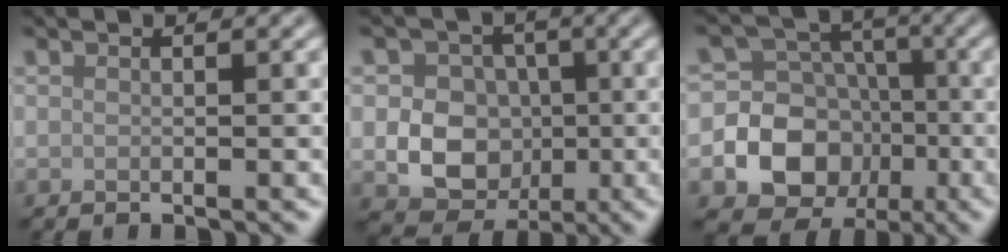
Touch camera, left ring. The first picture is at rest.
{"total": 6.9, "force": [-1.1, 5.8, 3.5], "torque": [-0.032, -0.001, -0.036]}
{"total": 11.0, "force": [-3.1, 9.8, 3.8], "torque": [-0.061, -0.008, -0.081]}